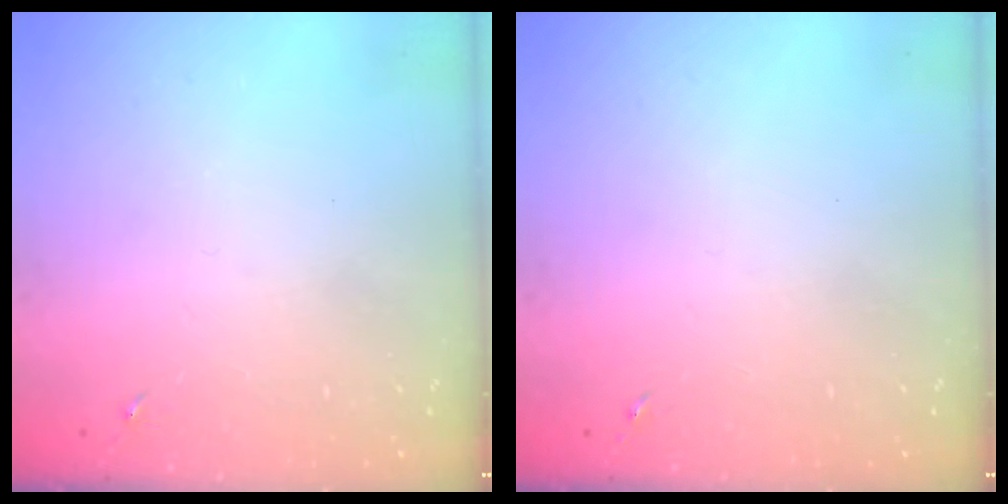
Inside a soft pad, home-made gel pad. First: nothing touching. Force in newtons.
{"total": 0.0}